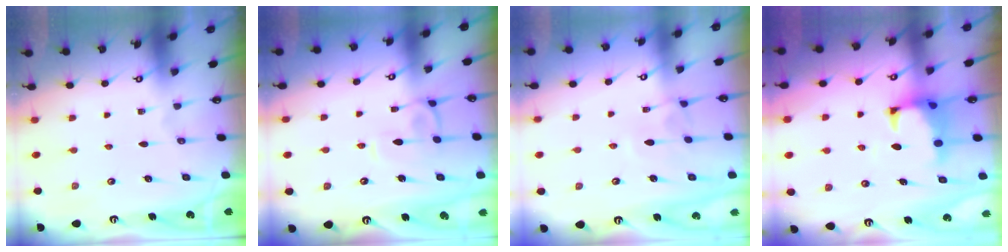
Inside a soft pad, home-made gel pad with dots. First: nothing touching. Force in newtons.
{"total": 1.9, "press": 1.8, "slide": 0.7}
{"total": 3.5, "press": 3.5, "slide": 0.1}
{"total": 1.6, "press": 1.1, "slide": 1.1}